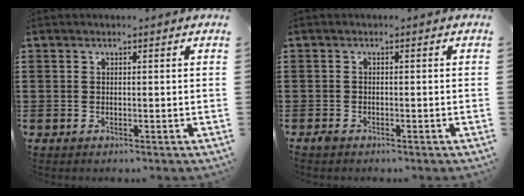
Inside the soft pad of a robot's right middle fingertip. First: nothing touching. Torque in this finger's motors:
{"motor_torque": [-0.37, 0.46, -0.04, -0.01]}